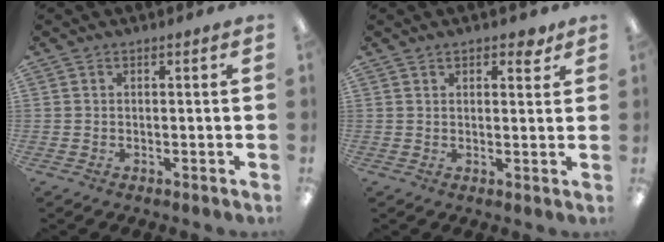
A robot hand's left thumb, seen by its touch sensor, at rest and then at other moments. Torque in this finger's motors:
{"motor_torque": [-0.17, 0.17, -0.37, 0.18, 0.02]}